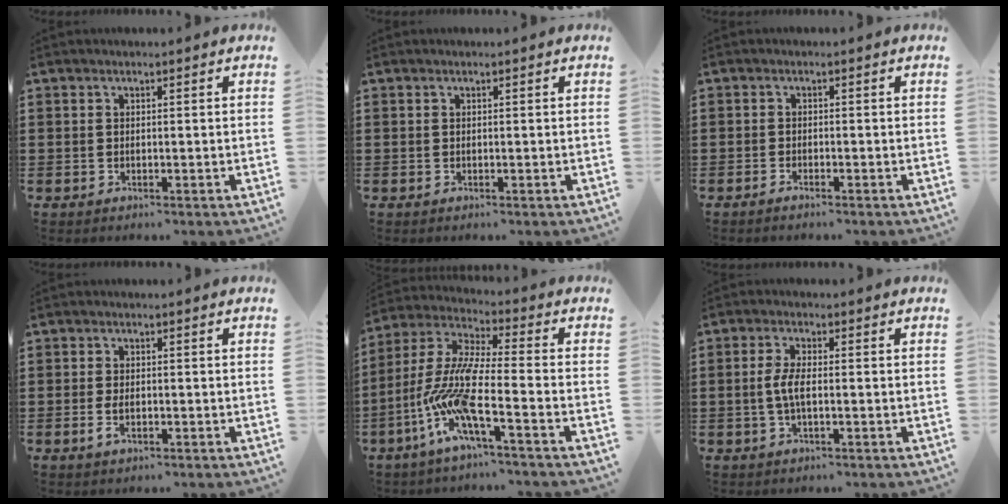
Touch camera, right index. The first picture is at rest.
{"total": 0.0}
{"total": 0.7, "force": [-0.7, 0.0, 0.2], "torque": [-0.005, 0.001, -0.014]}
{"total": 2.5, "force": [-0.6, 1.0, 2.2], "torque": [-0.050, -0.006, -0.012]}
{"total": 11.1, "force": [-5.9, 1.2, 9.4], "torque": [-0.231, -0.032, -0.131]}
{"total": 3.8, "force": [-0.6, 1.0, 3.7], "torque": [-0.089, -0.007, -0.018]}